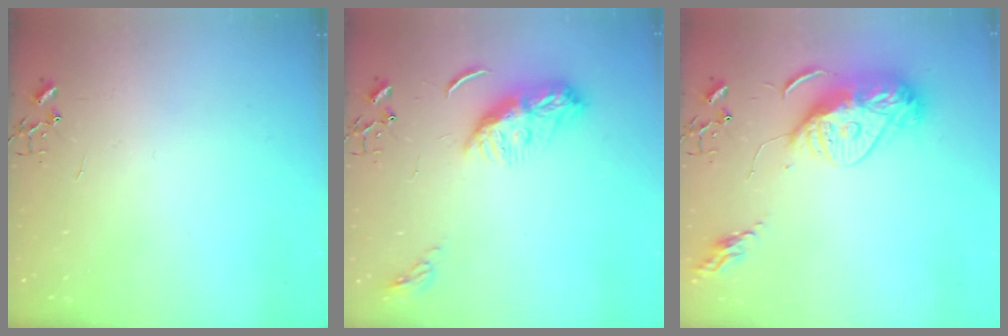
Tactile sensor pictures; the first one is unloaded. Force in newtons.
{"total": 9.4, "press": 9.4, "slide": 0.6}
{"total": 15.7, "press": 15.6, "slide": 1.4}